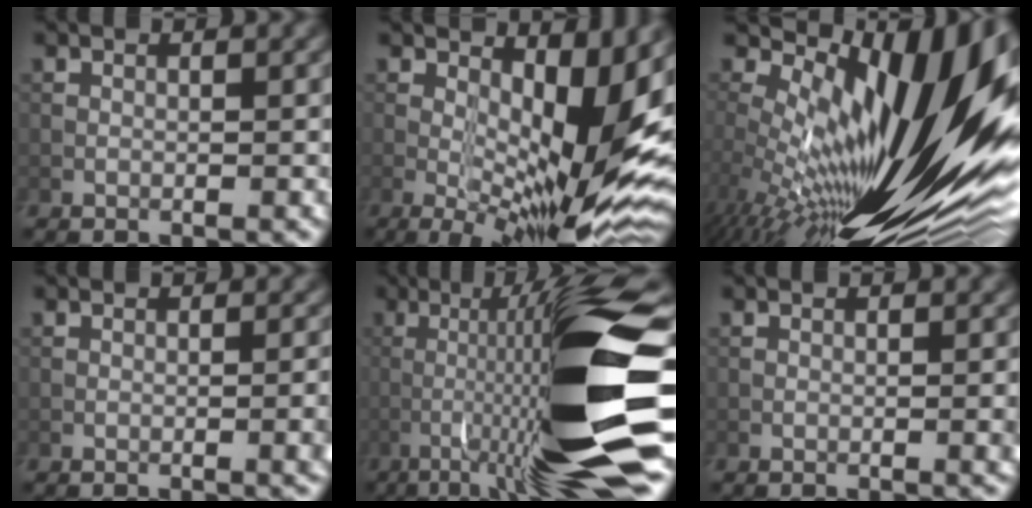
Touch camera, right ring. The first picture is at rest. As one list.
[{"total": 11.4, "force": [0.9, 4.0, 10.6], "torque": [-0.150, -0.002, 0.014]}, {"total": 20.0, "force": [1.1, 7.5, 18.5], "torque": [-0.304, -0.003, -0.001]}, {"total": 1.9, "force": [-0.1, 0.5, 1.8], "torque": [-0.018, 0.006, -0.003]}, {"total": 15.4, "force": [-4.2, 1.0, 14.8], "torque": [-0.249, 0.026, -0.063]}, {"total": 1.0, "force": [0.1, 0.2, 0.9], "torque": [-0.012, 0.002, 0.001]}]